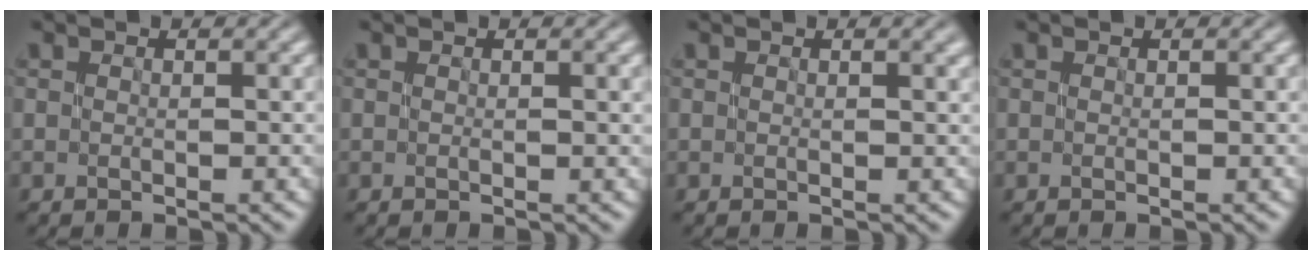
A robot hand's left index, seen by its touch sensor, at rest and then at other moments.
{"total": 0.5, "force": [0.0, 0.1, 0.5], "torque": [-0.007, 0.000, -0.001]}
{"total": 0.9, "force": [0.2, 0.4, 0.8], "torque": [-0.008, 0.002, 0.000]}
{"total": 0.0}